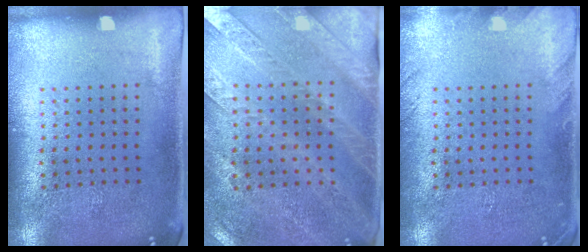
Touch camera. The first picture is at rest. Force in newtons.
{"total": 3.0, "press": 2.6, "slide": 1.4}
{"total": 1.4, "press": 1.4, "slide": 0.1}